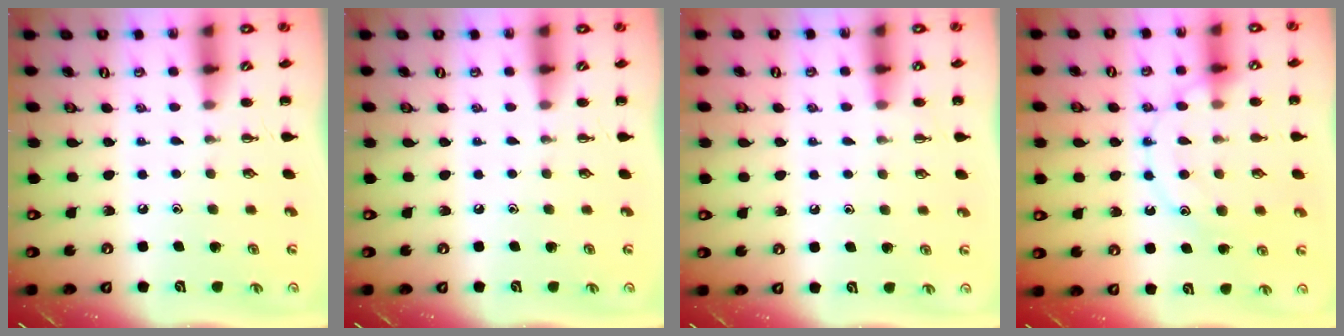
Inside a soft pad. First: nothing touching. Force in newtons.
{"total": 0.0}
{"total": 3.9, "press": 3.7, "slide": 1.2}
{"total": 12.7, "press": 12.7, "slide": 0.8}